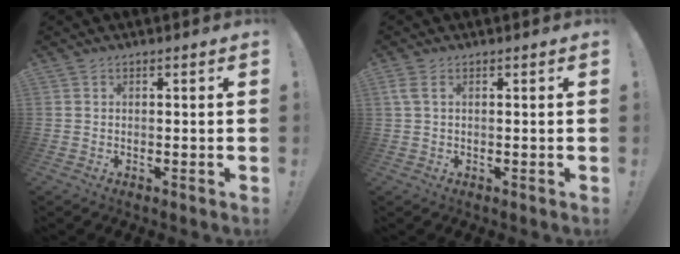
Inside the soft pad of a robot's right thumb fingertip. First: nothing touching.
{"total": 2.5, "force": [1.0, 0.8, 2.1], "torque": [-0.049, 0.005, 0.019]}